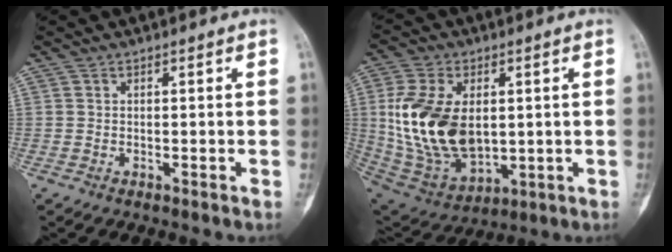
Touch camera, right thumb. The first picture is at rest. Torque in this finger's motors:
{"motor_torque": [1.88, 3.11, 1.86, -0.01, 0.50]}